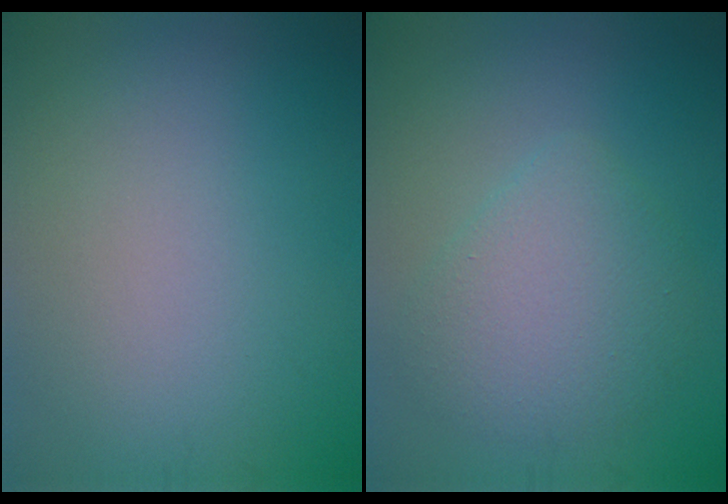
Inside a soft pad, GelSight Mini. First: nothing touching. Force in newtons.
{"total": 3.9, "press": 3.9, "slide": 0.2}